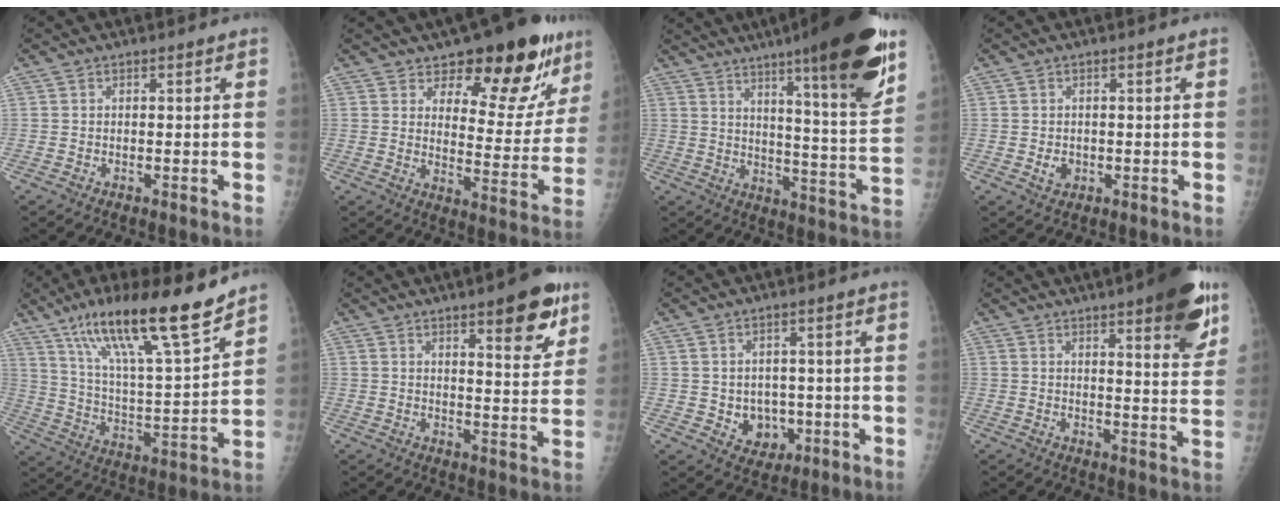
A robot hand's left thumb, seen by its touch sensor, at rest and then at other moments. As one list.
[{"total": 17.8, "force": [12.2, 8.1, 10.2], "torque": [-0.064, -0.085, 0.162]}, {"total": 22.9, "force": [13.5, 2.8, 18.3], "torque": [-0.245, -0.059, 0.196]}, {"total": 2.3, "force": [-0.4, 1.9, 1.2], "torque": [-0.012, 0.001, -0.001]}, {"total": 20.8, "force": [14.7, 2.8, 14.4], "torque": [-0.225, -0.067, 0.258]}, {"total": 11.2, "force": [6.4, 2.9, 8.8], "torque": [-0.095, -0.034, 0.085]}, {"total": 6.4, "force": [-1.1, 5.4, 3.2], "torque": [-0.012, 0.005, -0.002]}, {"total": 13.7, "force": [7.8, 3.0, 10.9], "torque": [-0.116, -0.036, 0.100]}]